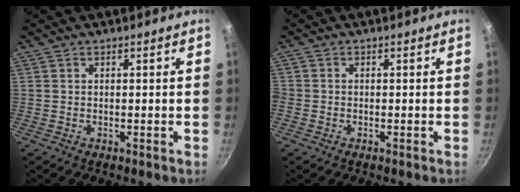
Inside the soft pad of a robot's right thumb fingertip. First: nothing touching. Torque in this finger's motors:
{"motor_torque": [0.19, -0.66, -0.44, 0.63, -0.04]}